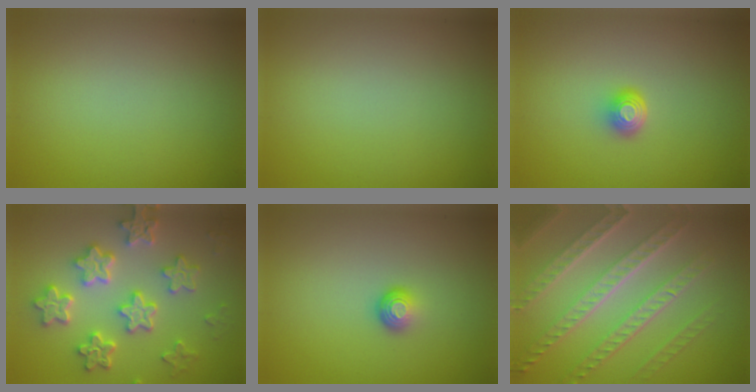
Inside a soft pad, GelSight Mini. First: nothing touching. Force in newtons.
{"total": 0.0}
{"total": 1.8, "press": 1.3, "slide": 1.3}
{"total": 5.4, "press": 5.0, "slide": 2.2}
{"total": 1.6, "press": 1.0, "slide": 1.2}
{"total": 7.5, "press": 5.3, "slide": 5.3}